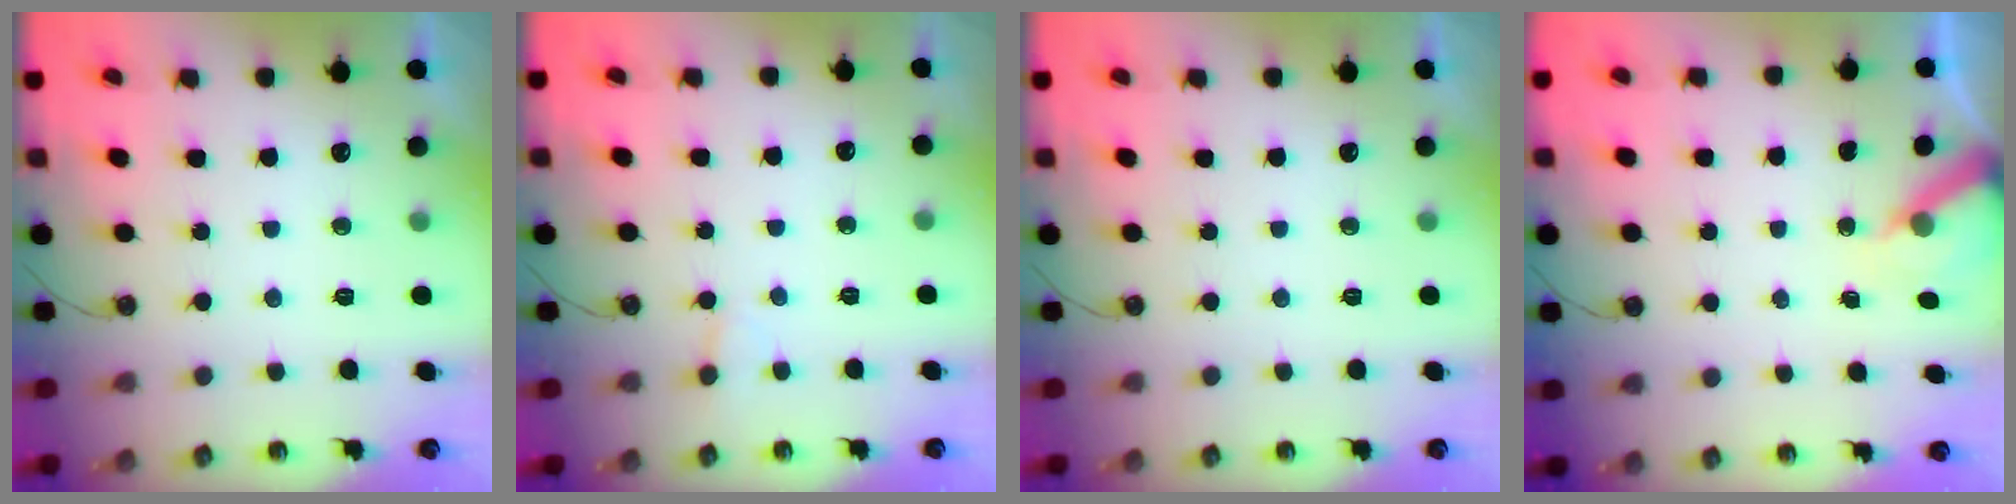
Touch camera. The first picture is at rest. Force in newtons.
{"total": 3.3, "press": 3.3, "slide": 0.4}
{"total": 0.0}
{"total": 6.8, "press": 6.8, "slide": 0.5}